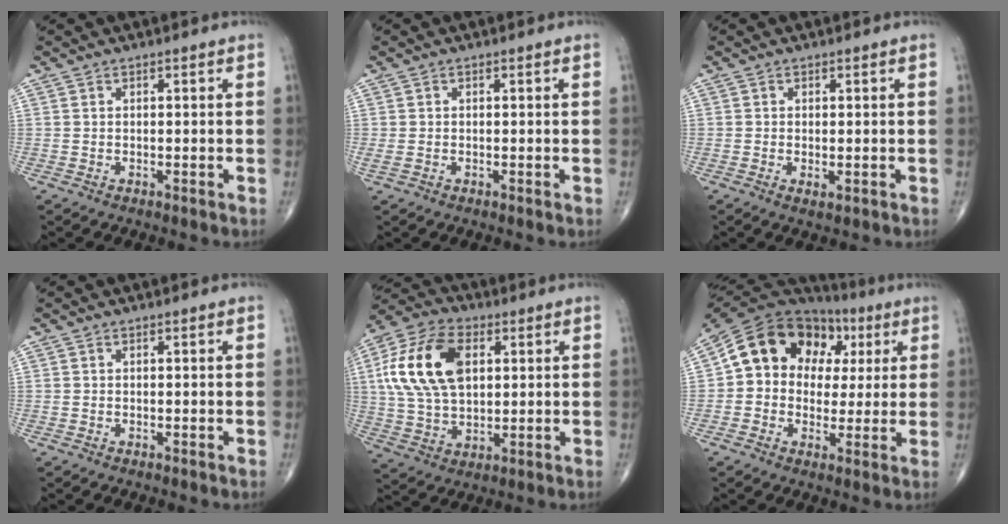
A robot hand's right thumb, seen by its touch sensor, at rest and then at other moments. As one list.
[{"total": 1.5, "force": [-0.3, 0.8, 1.2], "torque": [-0.038, 0.000, -0.004]}, {"total": 1.6, "force": [-0.3, 0.7, 1.4], "torque": [-0.028, -0.005, -0.004]}, {"total": 0.0}, {"total": 17.7, "force": [4.1, 10.6, 13.5], "torque": [-0.256, 0.006, 0.073]}, {"total": 17.8, "force": [3.8, 14.0, 10.3], "torque": [-0.141, 0.037, 0.059]}]